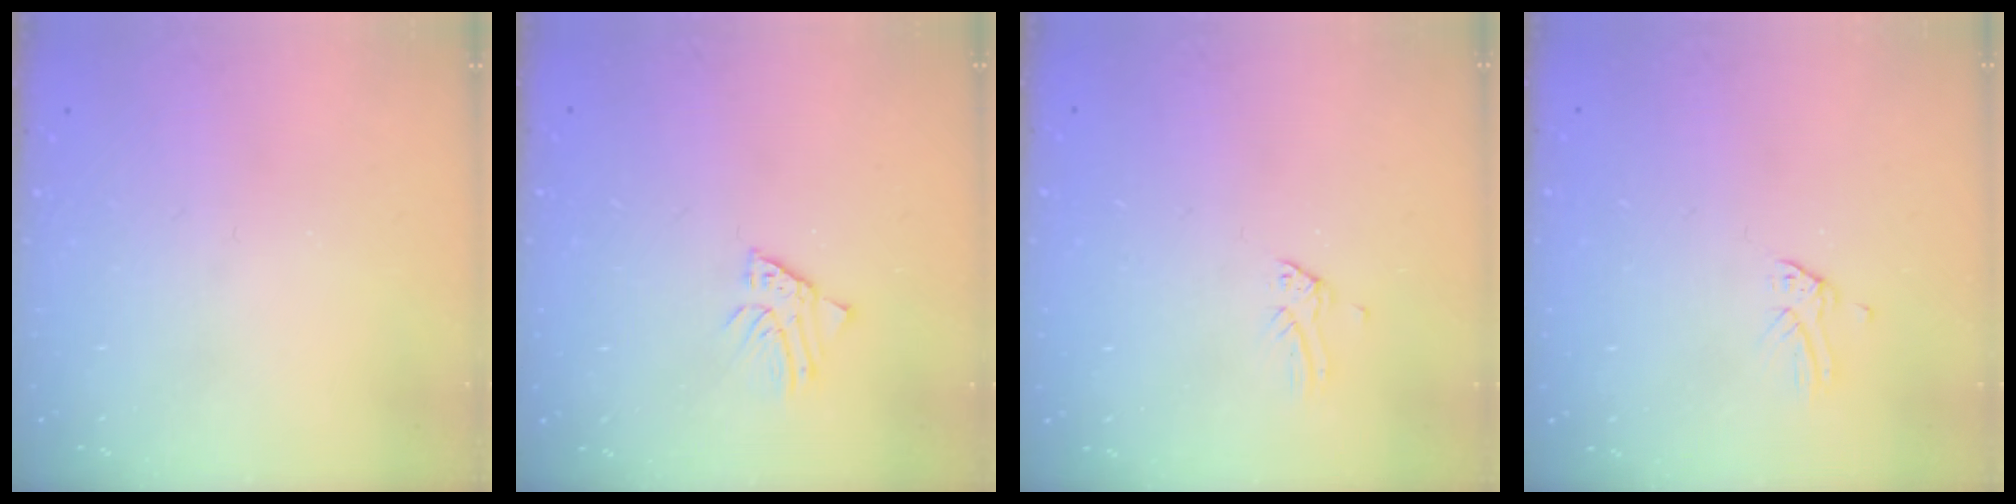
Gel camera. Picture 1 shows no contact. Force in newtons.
{"total": 2.4, "press": 2.4, "slide": 0.2}
{"total": 0.0}
{"total": 0.0}